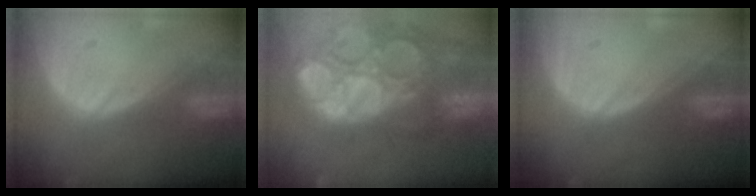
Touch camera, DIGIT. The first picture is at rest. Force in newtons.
{"total": 15.3, "press": 12.6, "slide": 8.7}
{"total": 0.0}